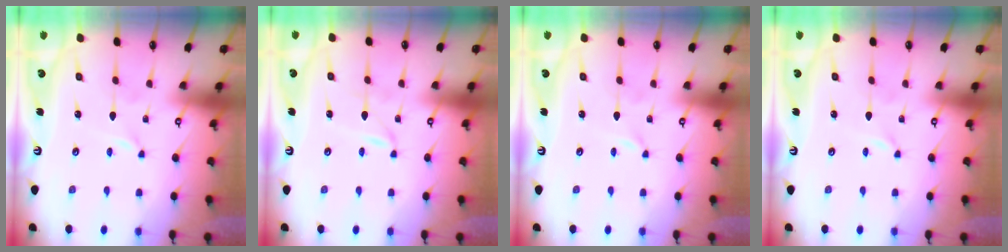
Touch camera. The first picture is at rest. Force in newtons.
{"total": 1.2, "press": 1.1, "slide": 0.2}
{"total": 0.0}
{"total": 0.0}